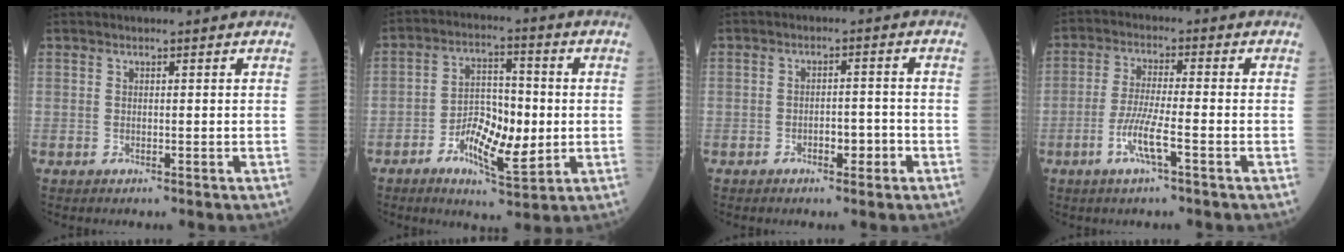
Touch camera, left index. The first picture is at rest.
{"total": 9.8, "force": [-2.4, 4.0, 8.6], "torque": [-0.157, 0.002, -0.040]}
{"total": 3.1, "force": [-1.7, 1.2, 2.4], "torque": [-0.034, 0.006, -0.026]}
{"total": 6.1, "force": [-2.7, 0.2, 5.4], "torque": [-0.113, -0.009, -0.056]}